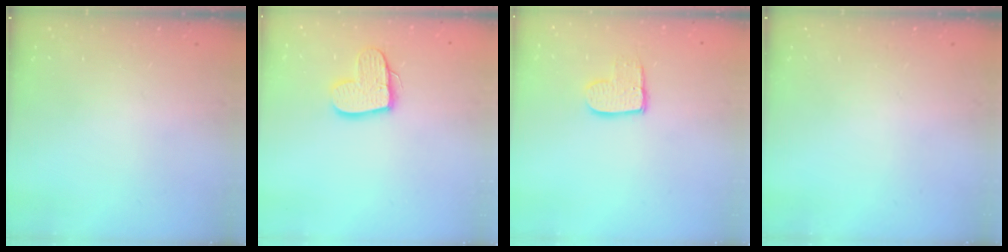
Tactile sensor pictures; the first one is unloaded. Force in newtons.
{"total": 11.9, "press": 11.8, "slide": 1.1}
{"total": 9.0, "press": 9.0, "slide": 0.7}
{"total": 0.0}